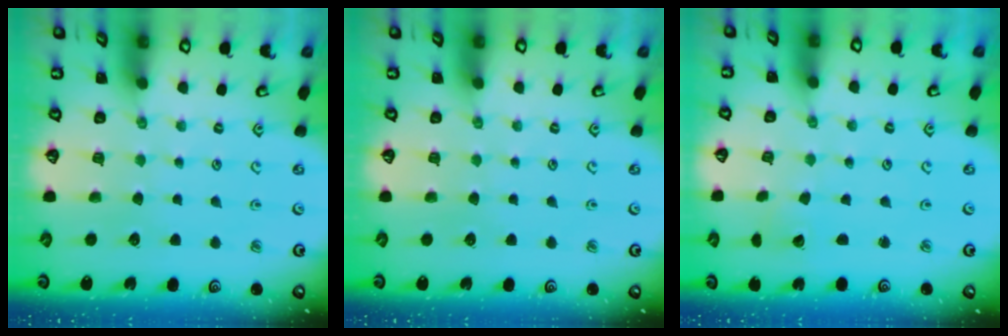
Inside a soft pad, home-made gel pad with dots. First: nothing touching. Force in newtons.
{"total": 0.0}
{"total": 1.7, "press": 1.7, "slide": 0.1}